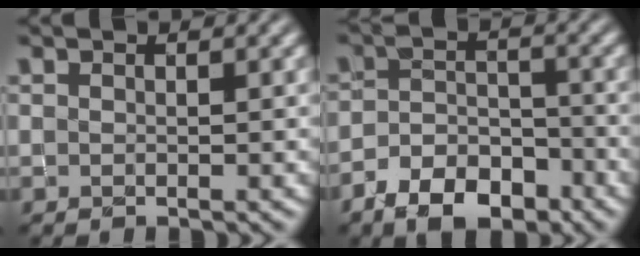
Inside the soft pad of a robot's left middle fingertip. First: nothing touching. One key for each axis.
{"total": 5.6, "fx": -4.1, "fy": 2.9, "fz": 2.6, "tx": -0.042, "ty": 0.002, "tz": -0.074}